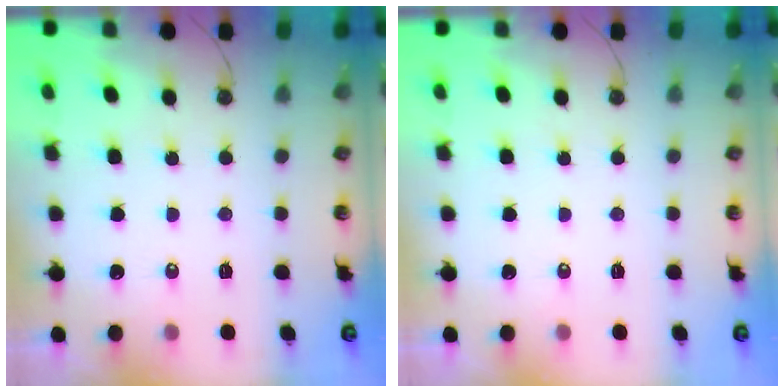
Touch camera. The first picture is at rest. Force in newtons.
{"total": 0.0}